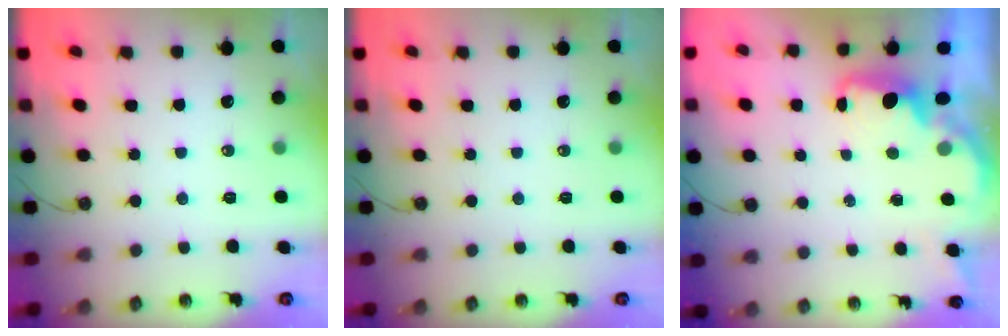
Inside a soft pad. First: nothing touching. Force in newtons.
{"total": 0.0}
{"total": 1.5, "press": 1.3, "slide": 0.7}